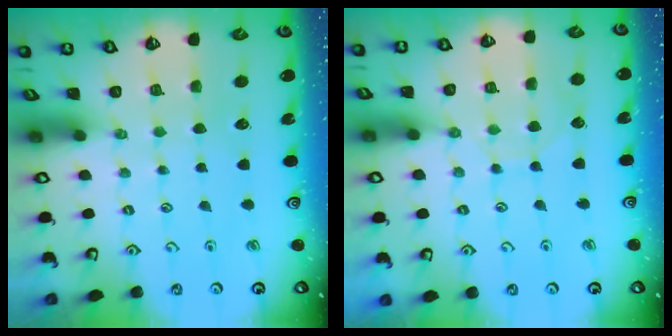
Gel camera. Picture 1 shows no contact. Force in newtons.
{"total": 5.1, "press": 5.0, "slide": 0.5}